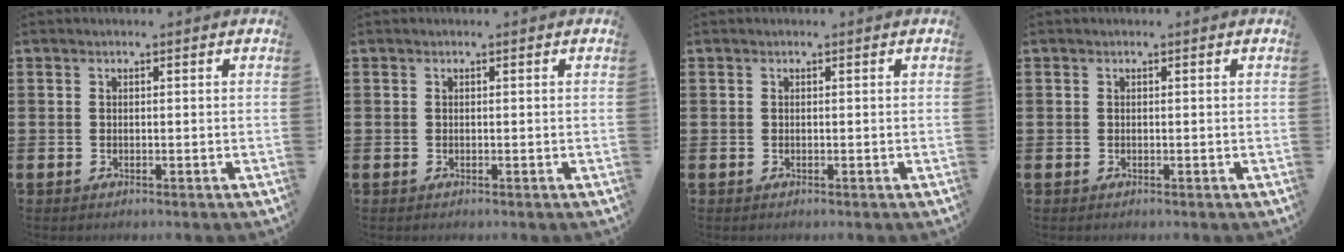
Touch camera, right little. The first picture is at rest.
{"total": 0.0}
{"total": 0.0}
{"total": 0.0}